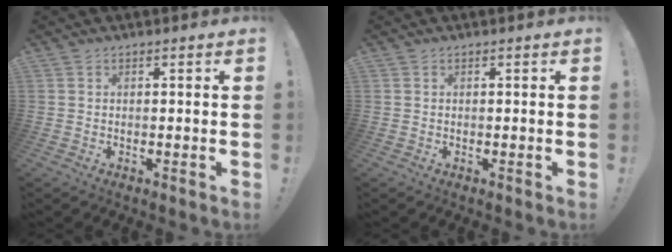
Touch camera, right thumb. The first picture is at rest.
{"total": 0.0}